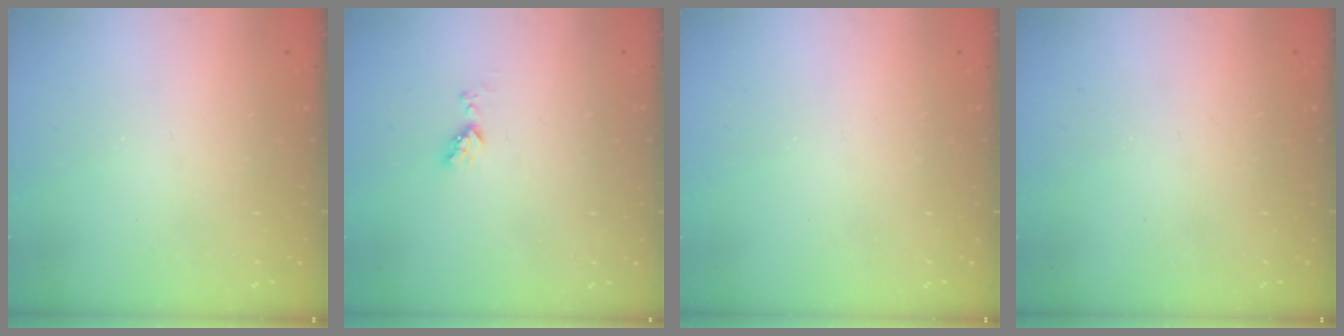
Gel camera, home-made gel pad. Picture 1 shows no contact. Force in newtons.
{"total": 3.7, "press": 3.7, "slide": 0.6}
{"total": 0.0}
{"total": 0.0}